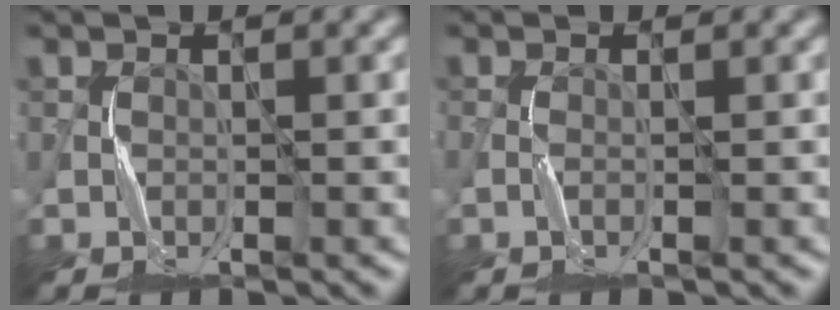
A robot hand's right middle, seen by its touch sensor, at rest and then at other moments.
{"total": 0.8, "force": [-0.2, 0.1, 0.8], "torque": [-0.020, 0.002, -0.007]}